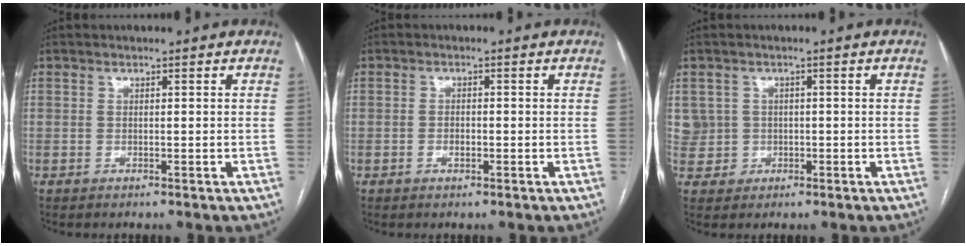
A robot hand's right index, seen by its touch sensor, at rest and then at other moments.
{"total": 1.5, "force": [-0.7, 0.7, 1.1], "torque": [-0.022, 0.003, -0.011]}
{"total": 3.6, "force": [0.0, 3.5, -0.4], "torque": [0.020, 0.011, 0.007]}